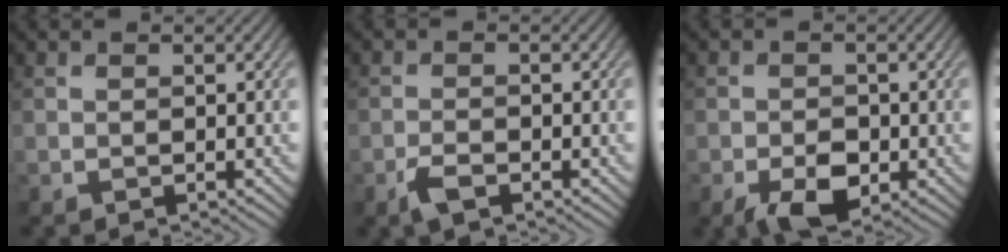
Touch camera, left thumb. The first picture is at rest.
{"total": 2.4, "force": [-1.6, 0.8, 1.6], "torque": [-0.038, -0.001, -0.035]}
{"total": 4.9, "force": [-2.3, 2.8, 3.3], "torque": [-0.057, -0.006, -0.042]}